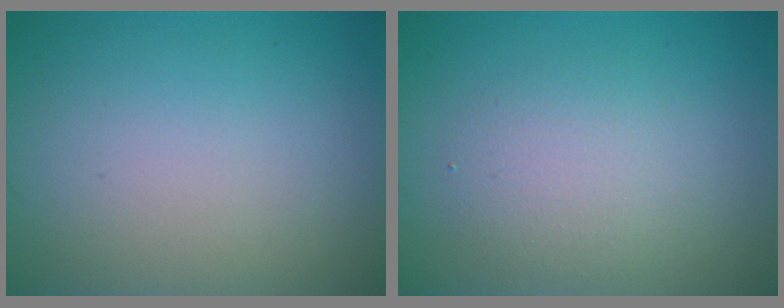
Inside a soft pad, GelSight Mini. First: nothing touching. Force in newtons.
{"total": 3.0, "press": 3.0, "slide": 0.2}